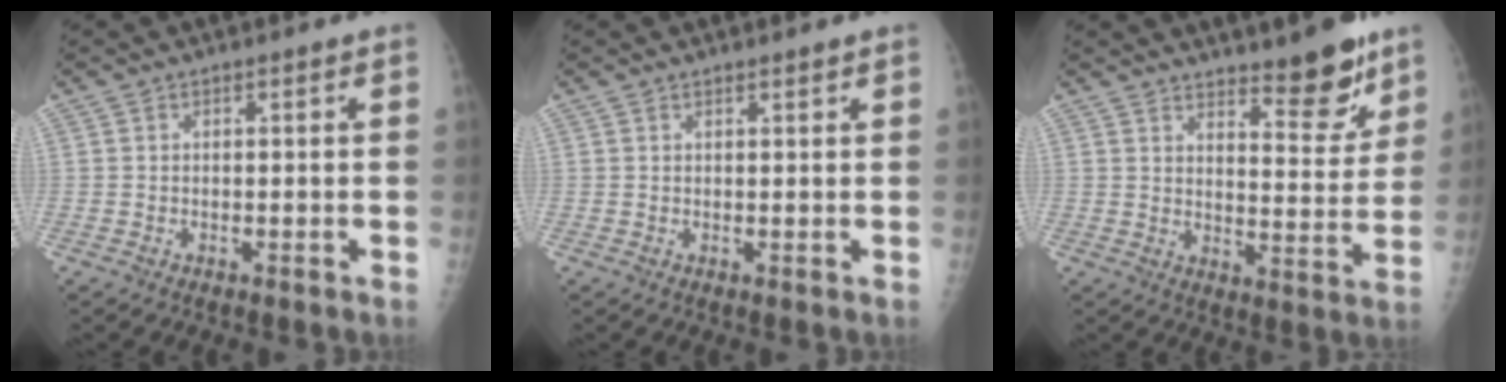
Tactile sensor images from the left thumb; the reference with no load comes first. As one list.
[{"total": 0.8, "force": [0.7, 0.2, 0.3], "torque": [-0.004, -0.005, 0.013]}, {"total": 10.1, "force": [7.6, 2.9, 6.0], "torque": [-0.056, -0.061, 0.118]}]